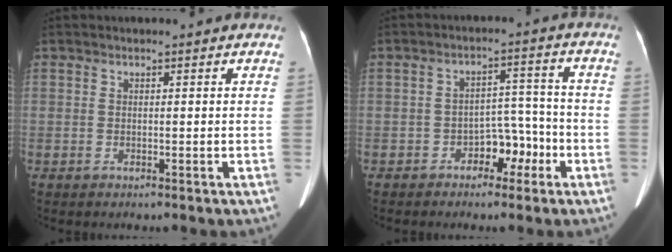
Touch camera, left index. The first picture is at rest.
{"total": 5.1, "force": [-3.0, 2.7, 3.0], "torque": [-0.037, 0.023, -0.046]}